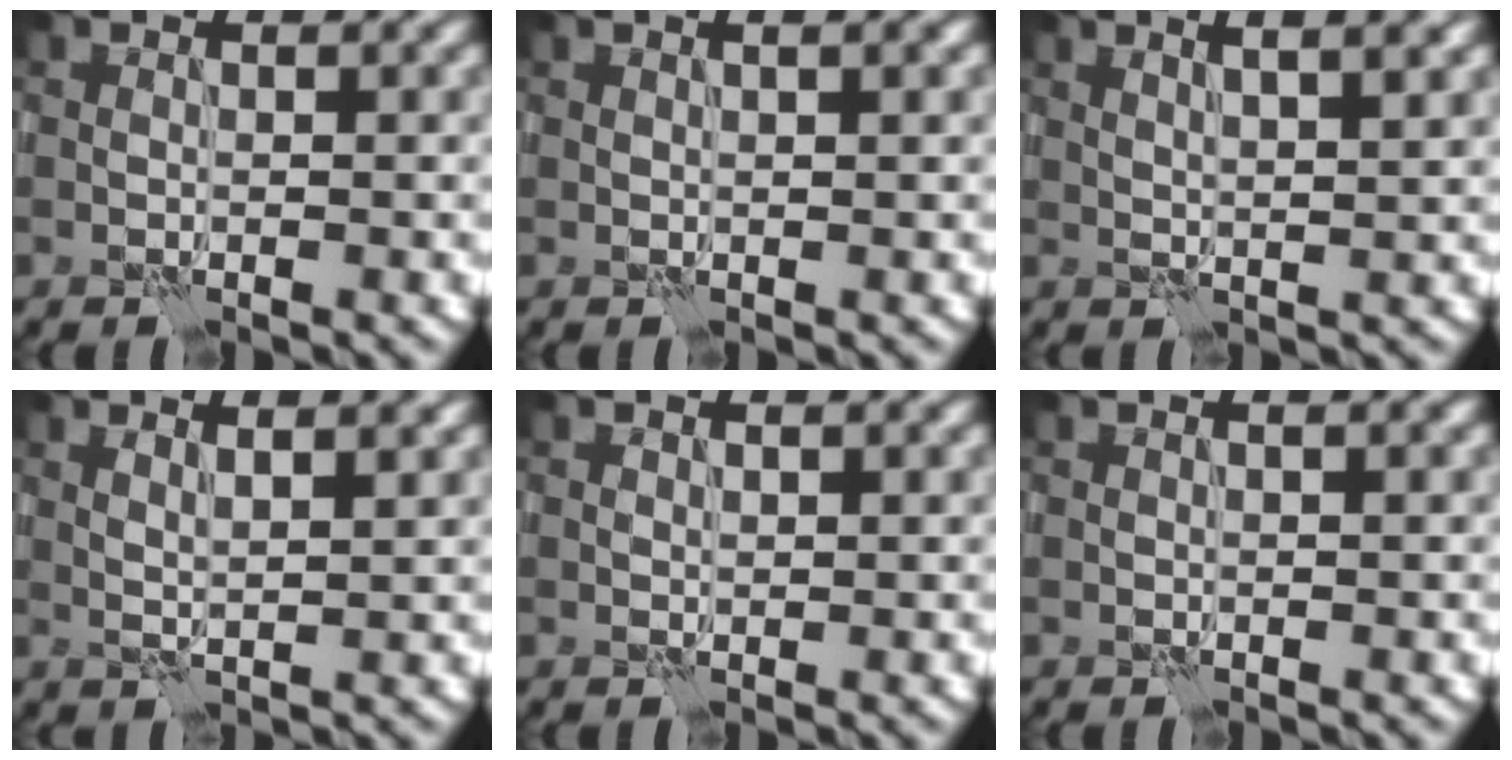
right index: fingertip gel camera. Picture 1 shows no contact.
{"total": 1.9, "force": [0.9, 0.3, 1.6], "torque": [-0.020, 0.000, 0.004]}
{"total": 4.6, "force": [2.6, 1.2, 3.6], "torque": [-0.037, 0.017, 0.020]}
{"total": 2.9, "force": [1.6, 0.7, 2.3], "torque": [-0.026, 0.007, 0.013]}
{"total": 0.7, "force": [0.3, 0.4, 0.5], "torque": [-0.007, 0.001, 0.004]}
{"total": 0.9, "force": [0.4, 0.0, 0.8], "torque": [-0.015, 0.002, 0.003]}